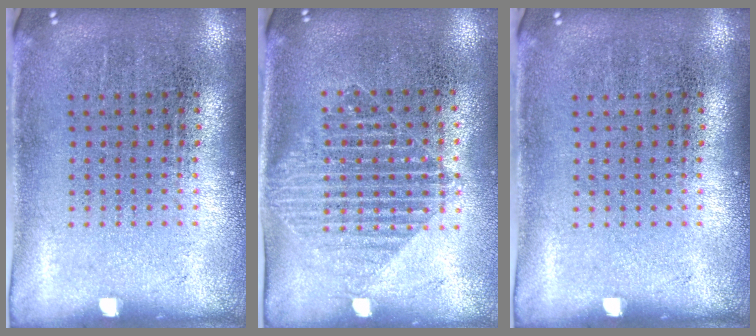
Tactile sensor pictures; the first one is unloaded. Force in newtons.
{"total": 1.5, "press": 1.3, "slide": 0.8}
{"total": 0.0}